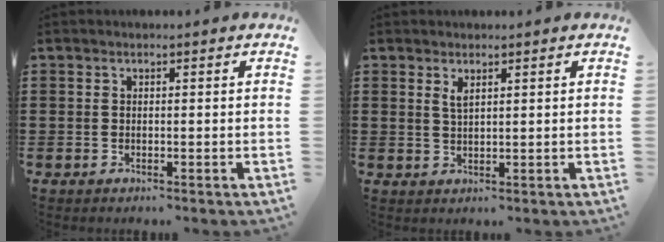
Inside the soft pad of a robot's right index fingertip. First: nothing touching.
{"total": 1.8, "force": [1.1, 0.5, 1.3], "torque": [-0.027, 0.002, 0.019]}